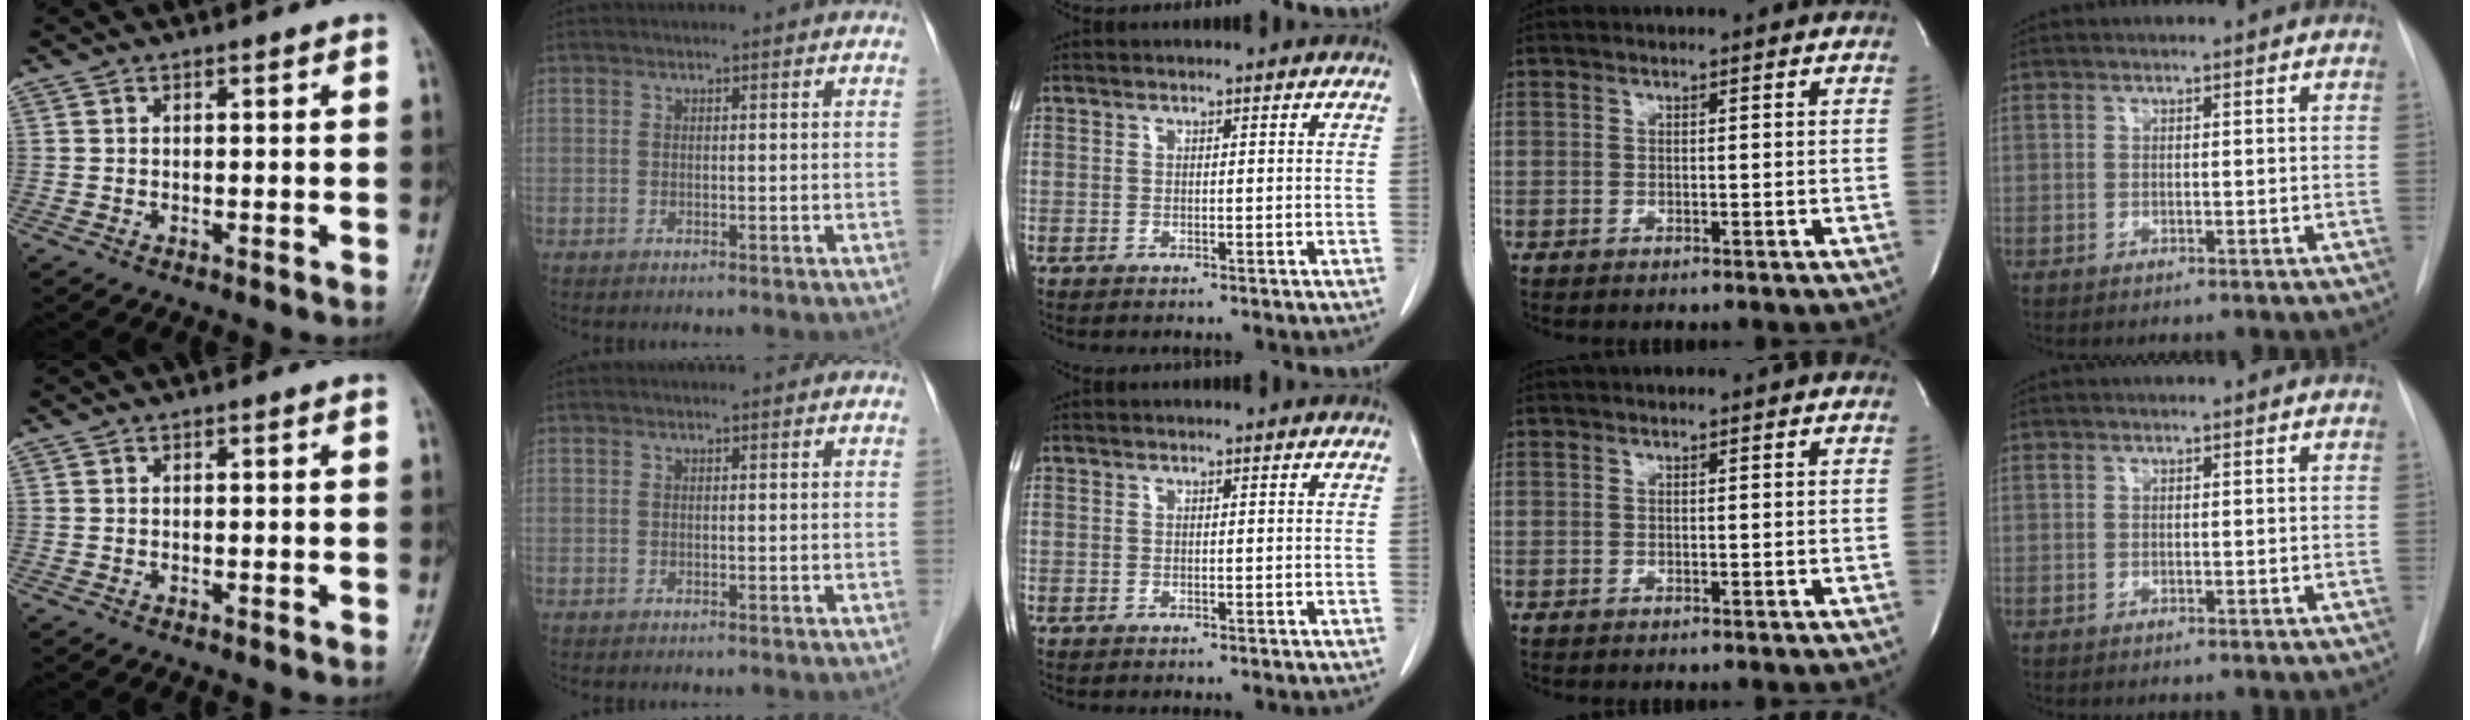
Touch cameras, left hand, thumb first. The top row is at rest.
{}